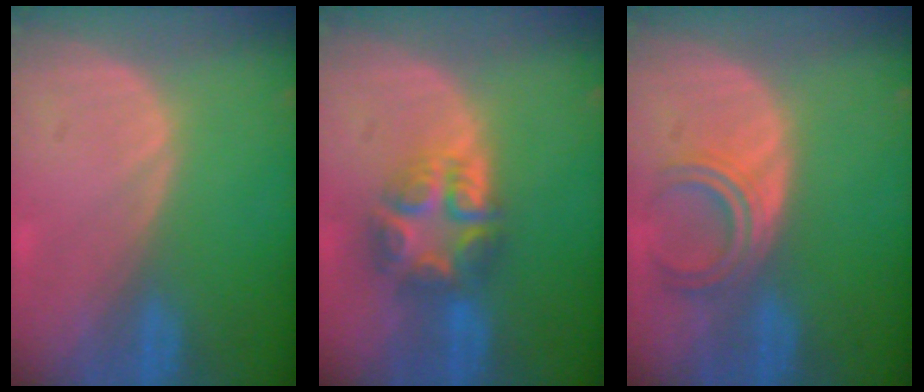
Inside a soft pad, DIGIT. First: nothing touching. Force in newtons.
{"total": 7.7, "press": 6.7, "slide": 3.7}
{"total": 4.5, "press": 4.5, "slide": 0.7}